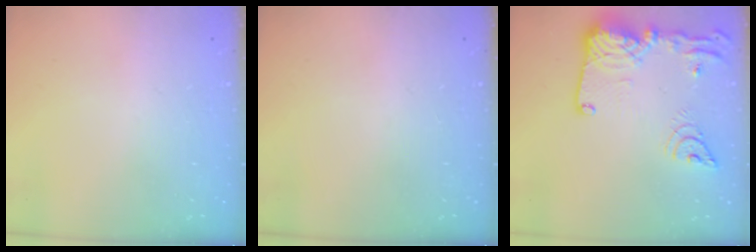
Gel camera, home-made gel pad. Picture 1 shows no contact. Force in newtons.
{"total": 0.0}
{"total": 20.1, "press": 19.9, "slide": 2.3}